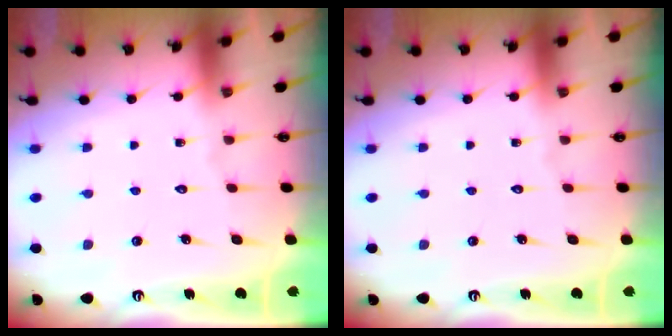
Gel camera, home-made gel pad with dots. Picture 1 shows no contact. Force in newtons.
{"total": 0.0}